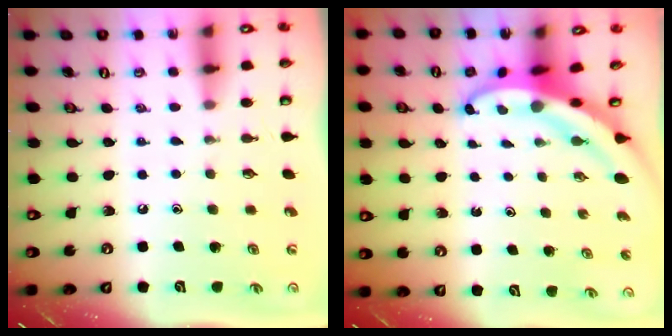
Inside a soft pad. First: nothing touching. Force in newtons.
{"total": 5.1, "press": 5.0, "slide": 0.5}